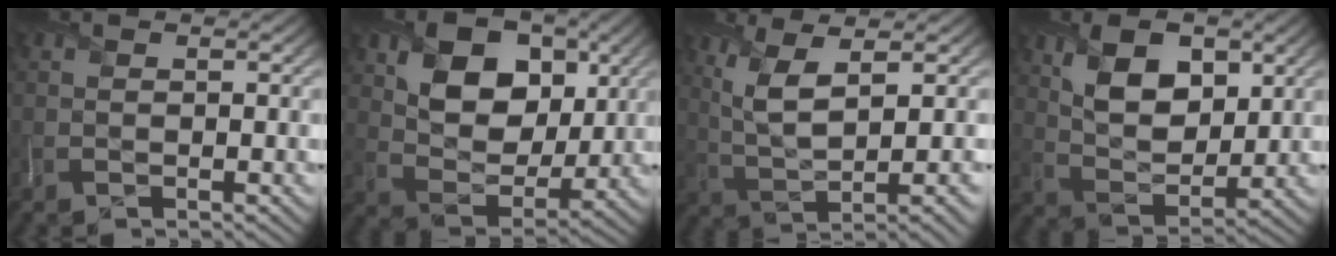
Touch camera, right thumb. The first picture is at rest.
{"total": 10.4, "force": [3.8, 7.1, 6.6], "torque": [-0.133, -0.001, 0.056]}
{"total": 7.8, "force": [2.5, 2.0, 7.1], "torque": [-0.140, 0.010, 0.054]}
{"total": 9.0, "force": [3.6, 5.1, 6.5], "torque": [-0.127, -0.003, 0.068]}